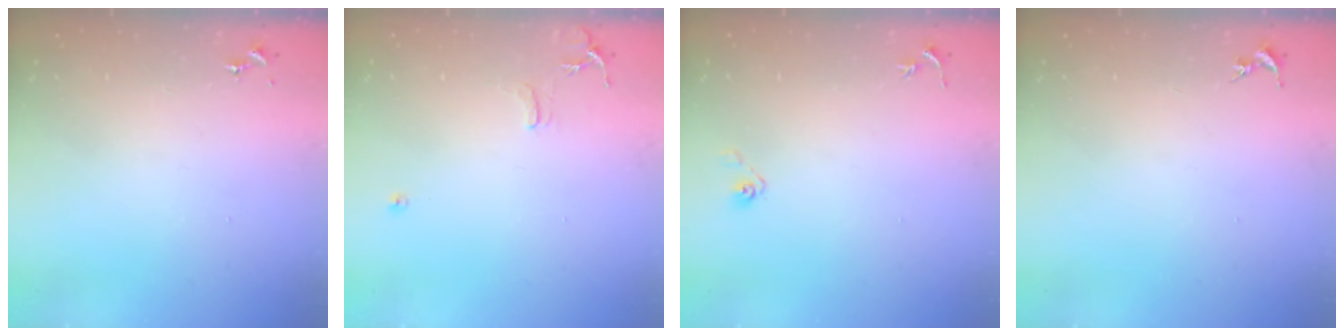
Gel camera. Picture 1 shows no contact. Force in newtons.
{"total": 7.2, "press": 7.2, "slide": 0.8}
{"total": 3.6, "press": 2.9, "slide": 2.0}
{"total": 0.0}